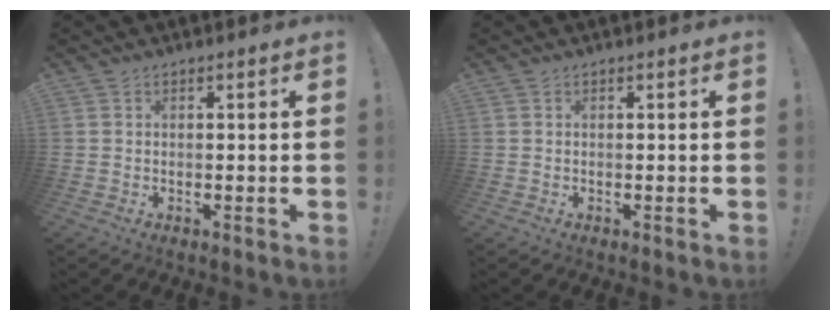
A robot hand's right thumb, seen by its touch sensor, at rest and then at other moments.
{"total": 0.0}